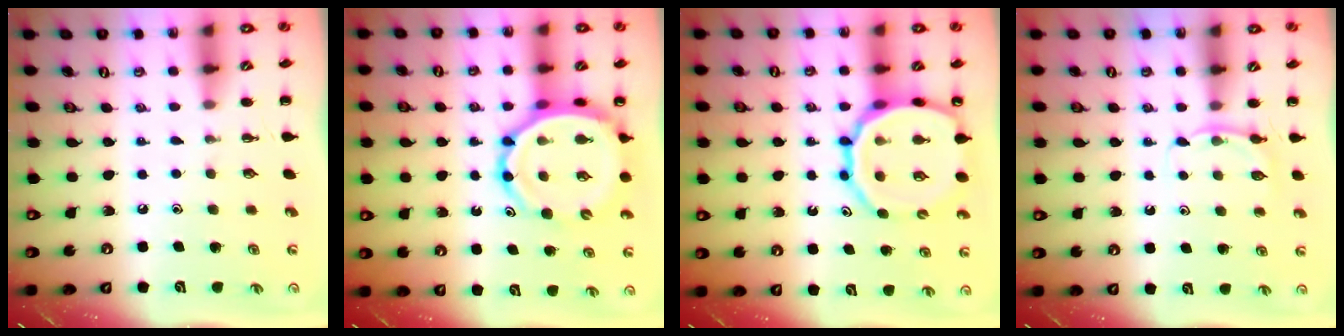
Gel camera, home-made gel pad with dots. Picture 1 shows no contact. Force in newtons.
{"total": 11.9, "press": 11.4, "slide": 3.4}
{"total": 19.1, "press": 18.8, "slide": 3.5}
{"total": 3.7, "press": 3.4, "slide": 1.3}